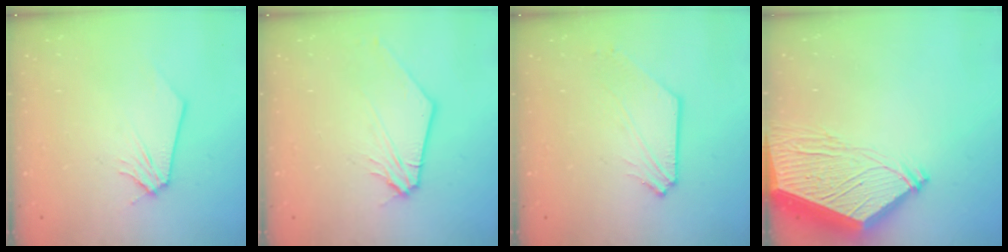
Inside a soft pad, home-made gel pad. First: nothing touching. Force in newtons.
{"total": 5.7, "press": 5.6, "slide": 0.9}
{"total": 2.4, "press": 2.4, "slide": 0.3}
{"total": 12.3, "press": 12.2, "slide": 1.5}